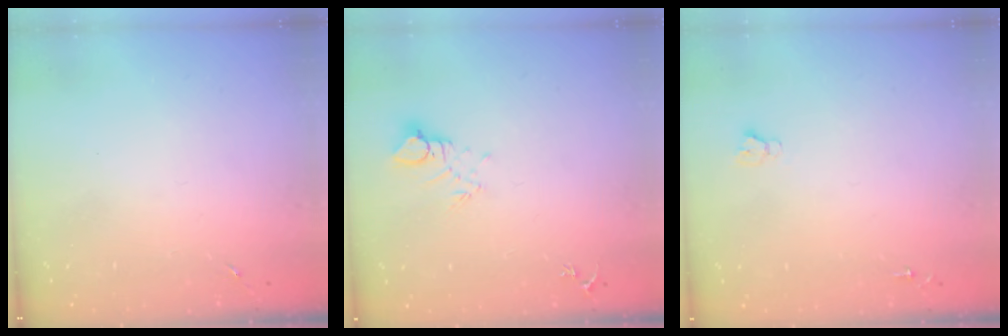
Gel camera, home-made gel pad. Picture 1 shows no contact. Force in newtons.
{"total": 6.7, "press": 6.7, "slide": 0.4}
{"total": 2.7, "press": 2.7, "slide": 0.0}